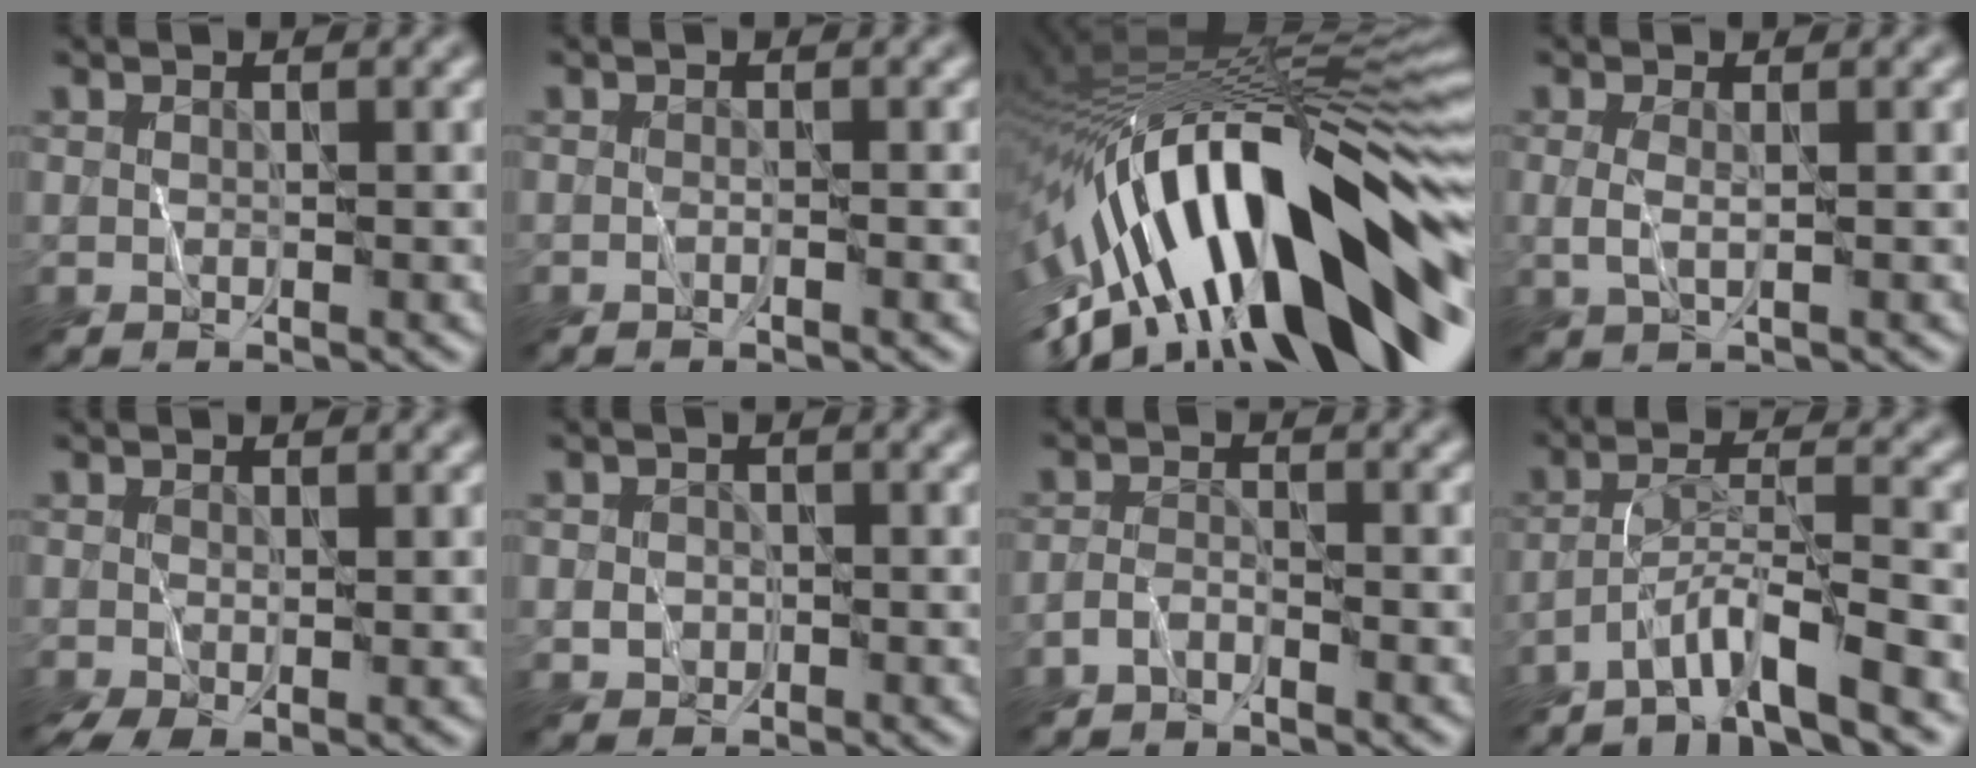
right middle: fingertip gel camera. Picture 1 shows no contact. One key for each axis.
{"total": 0.5, "fx": -0.4, "fy": -0.3, "fz": 0.1, "tx": -0.001, "ty": 0.001, "tz": -0.008}
{"total": 17.7, "fx": -3.5, "fy": 6.8, "fz": 16.0, "tx": -0.252, "ty": 0.039, "tz": -0.076}
{"total": 1.0, "fx": 0.1, "fy": 0.1, "fz": 1.0, "tx": -0.026, "ty": -0.001, "tz": 0.001}
{"total": 2.4, "fx": -0.8, "fy": 1.0, "fz": 2.1, "tx": -0.047, "ty": -0.012, "tz": -0.012}
{"total": 1.0, "fx": -0.3, "fy": 1.0, "fz": 0.1, "tx": 0.003, "ty": -0.002, "tz": -0.006}
{"total": 1.3, "fx": -1.3, "fy": 0.1, "fz": 0.3, "tx": -0.007, "ty": 0.003, "tz": -0.030}
{"total": 5.7, "fx": -4.3, "fy": 0.3, "fz": 3.7, "tx": -0.060, "ty": 0.008, "tz": -0.084}